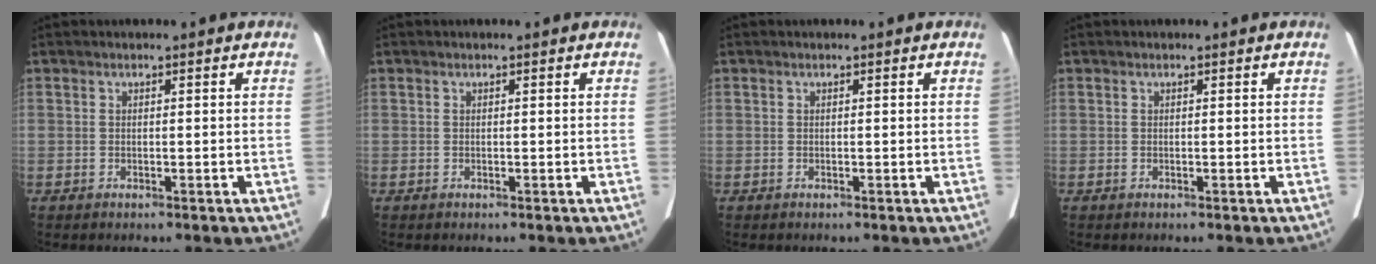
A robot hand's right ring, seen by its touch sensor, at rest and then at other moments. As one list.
[{"total": 0.0}, {"total": 0.0}, {"total": 0.0}]